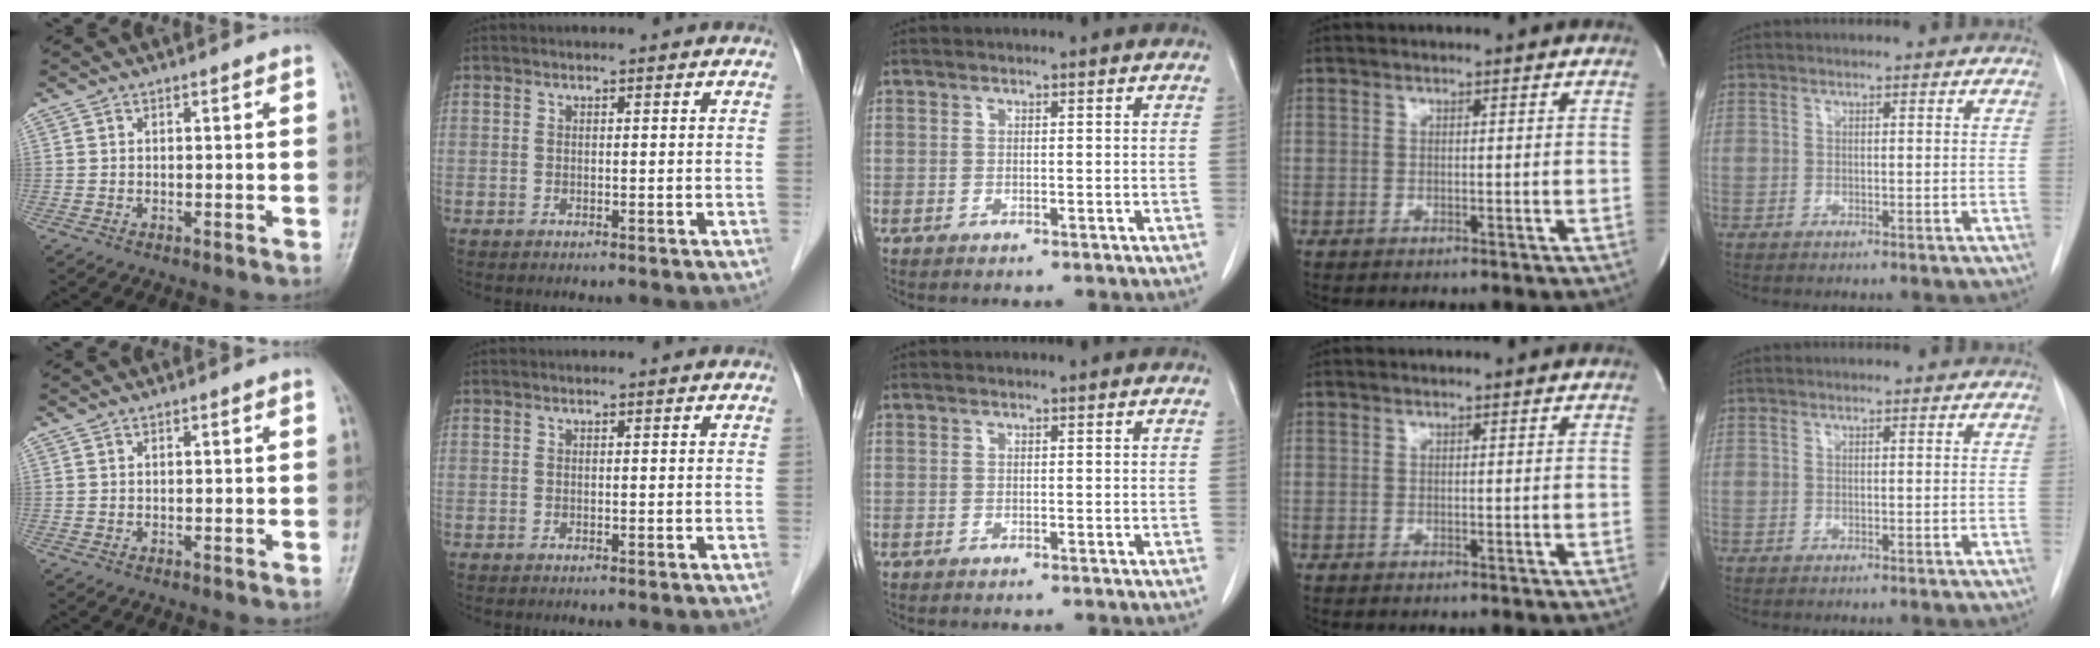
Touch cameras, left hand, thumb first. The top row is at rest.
{}